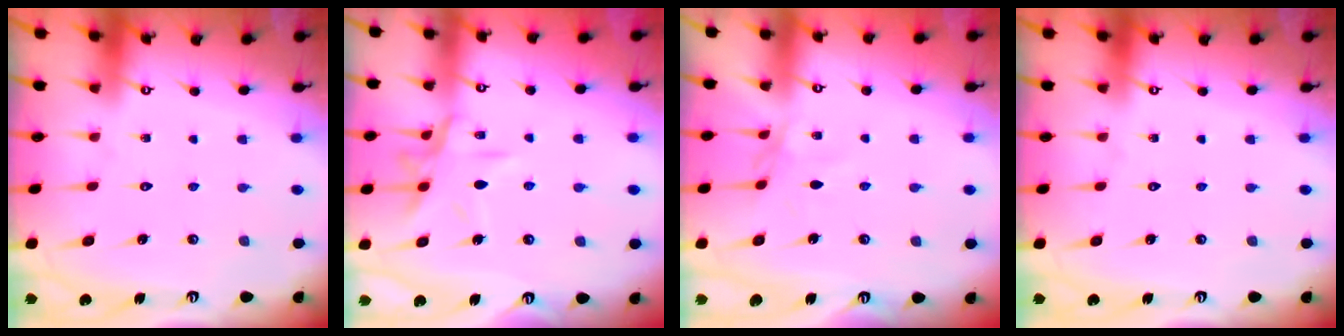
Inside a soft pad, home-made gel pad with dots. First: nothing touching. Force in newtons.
{"total": 11.5, "press": 11.4, "slide": 0.9}
{"total": 2.0, "press": 1.9, "slide": 0.4}
{"total": 0.0}